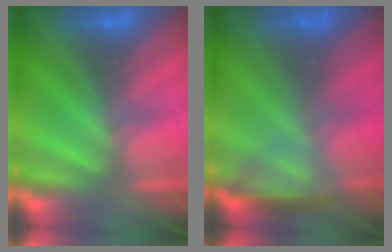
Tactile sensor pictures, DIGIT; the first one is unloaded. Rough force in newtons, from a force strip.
{"total": 3.8}